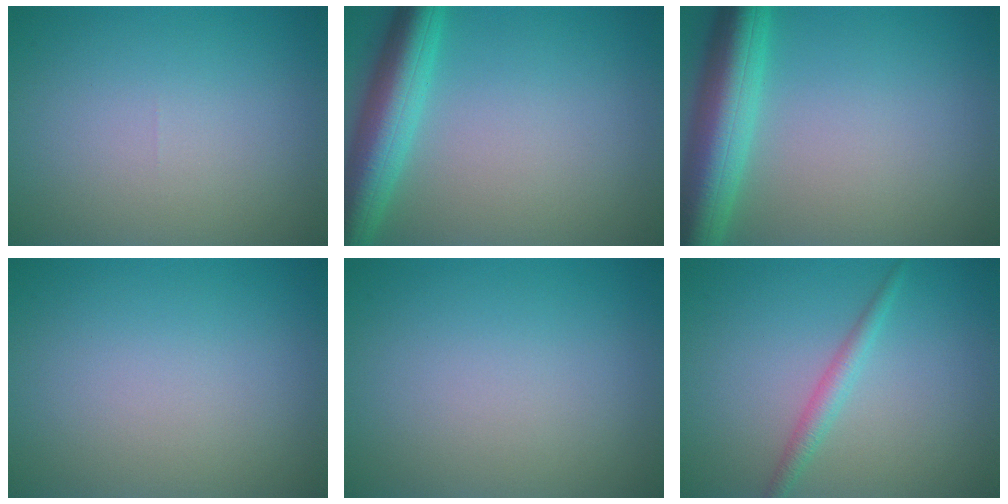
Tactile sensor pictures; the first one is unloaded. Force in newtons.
{"total": 6.3, "press": 6.3, "slide": 0.3}
{"total": 7.4, "press": 7.4, "slide": 0.6}
{"total": 0.0}
{"total": 0.0}
{"total": 1.8, "press": 1.8, "slide": 0.1}